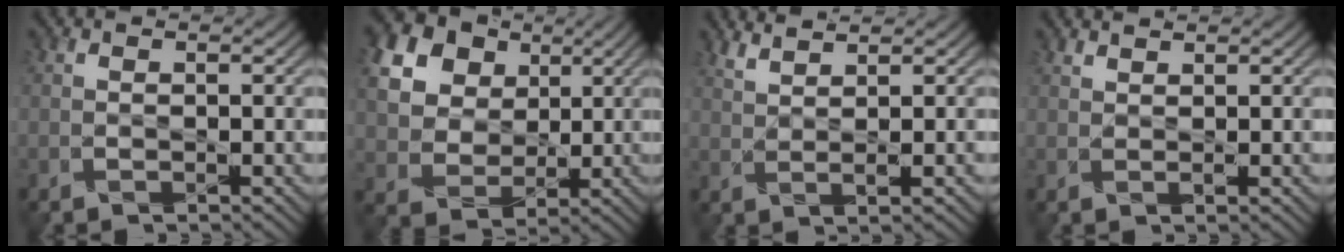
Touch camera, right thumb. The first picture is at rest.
{"total": 21.3, "force": [9.2, 16.8, 9.3], "torque": [-0.273, 0.023, 0.185]}
{"total": 3.5, "force": [2.6, 0.5, 2.3], "torque": [-0.038, -0.002, 0.048]}
{"total": 1.3, "force": [1.1, 0.1, 0.6], "torque": [-0.020, 0.000, 0.025]}